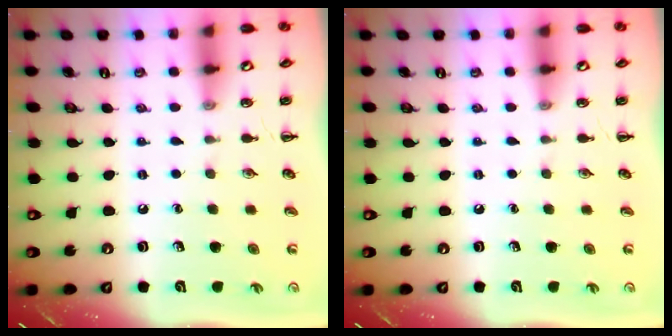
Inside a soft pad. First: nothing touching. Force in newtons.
{"total": 0.0}